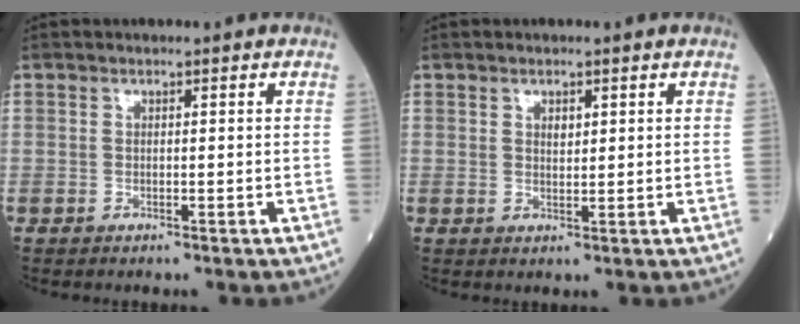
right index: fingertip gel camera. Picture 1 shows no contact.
{"total": 1.6, "force": [0.7, 0.8, 1.1], "torque": [-0.019, -0.001, 0.013]}